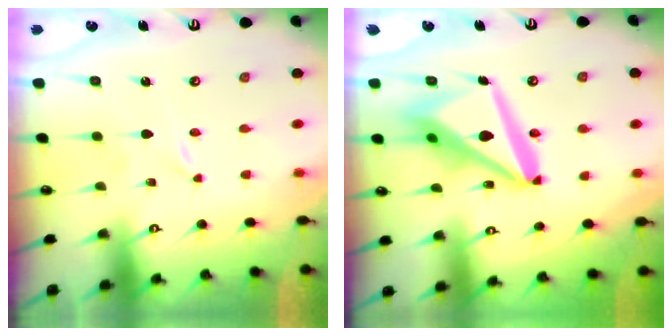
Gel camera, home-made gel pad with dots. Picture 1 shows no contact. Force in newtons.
{"total": 17.6, "press": 17.4, "slide": 2.1}